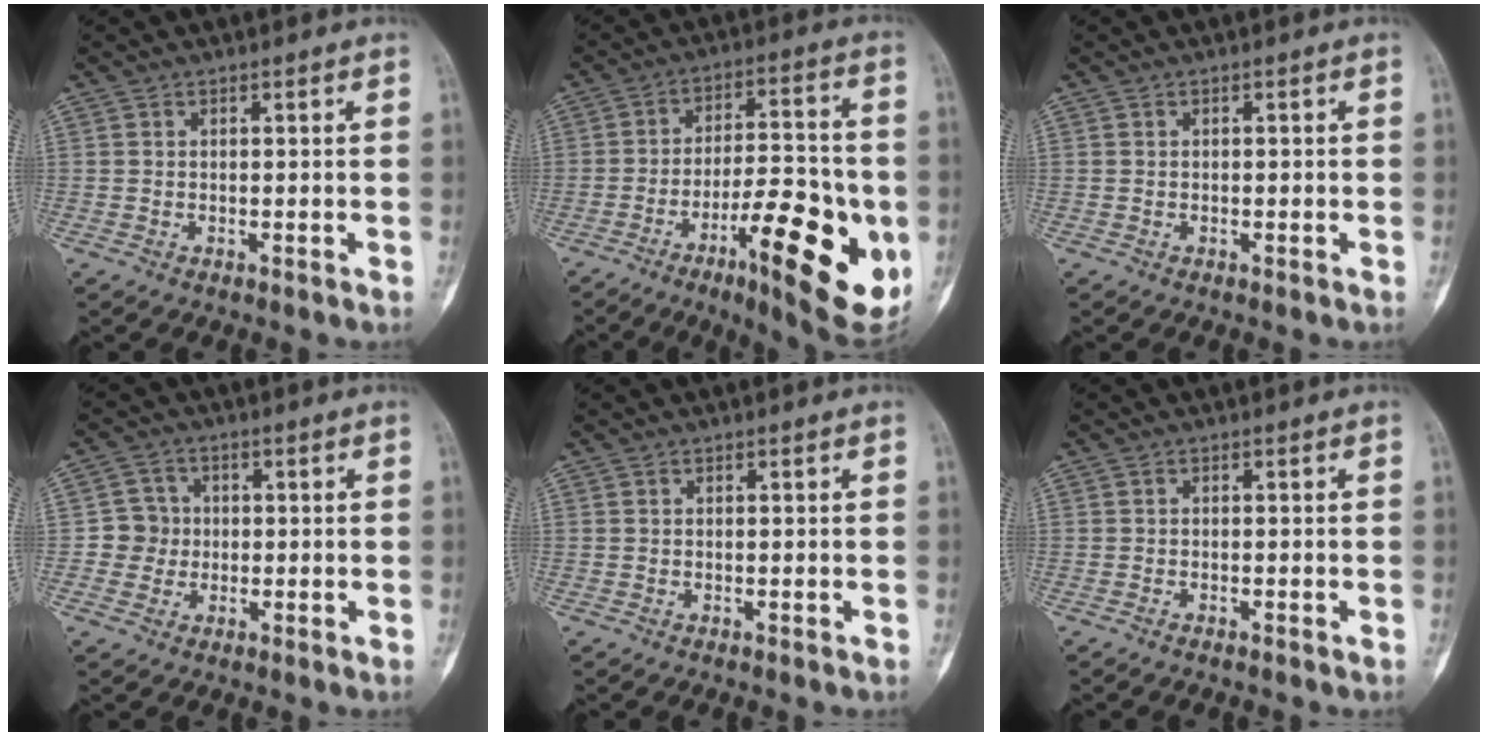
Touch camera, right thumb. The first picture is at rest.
{"total": 21.2, "force": [-6.9, 6.1, 19.1], "torque": [-0.242, 0.013, -0.092]}
{"total": 0.0}
{"total": 4.6, "force": [-0.3, 4.6, 0.5], "torque": [0.025, 0.012, -0.013]}
{"total": 0.0}
{"total": 0.7, "force": [-0.6, 0.1, 0.4], "torque": [-0.010, 0.001, -0.008]}